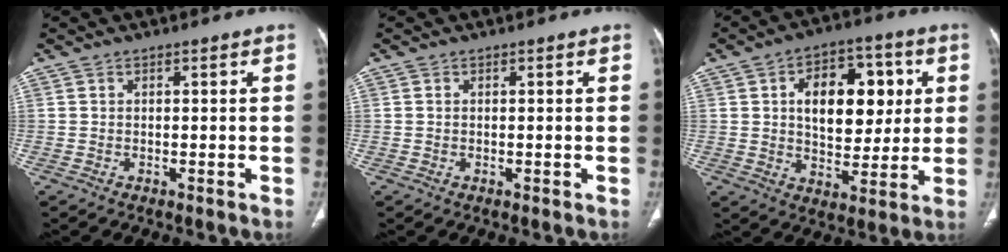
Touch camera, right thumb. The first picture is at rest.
{"total": 0.0}
{"total": 16.1, "force": [3.5, 9.9, 12.3], "torque": [-0.134, 0.002, 0.055]}